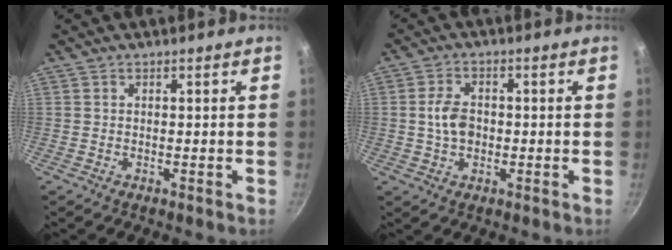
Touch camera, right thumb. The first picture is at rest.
{"total": 5.4, "force": [-0.2, 3.7, 3.9], "torque": [-0.068, 0.008, -0.004]}